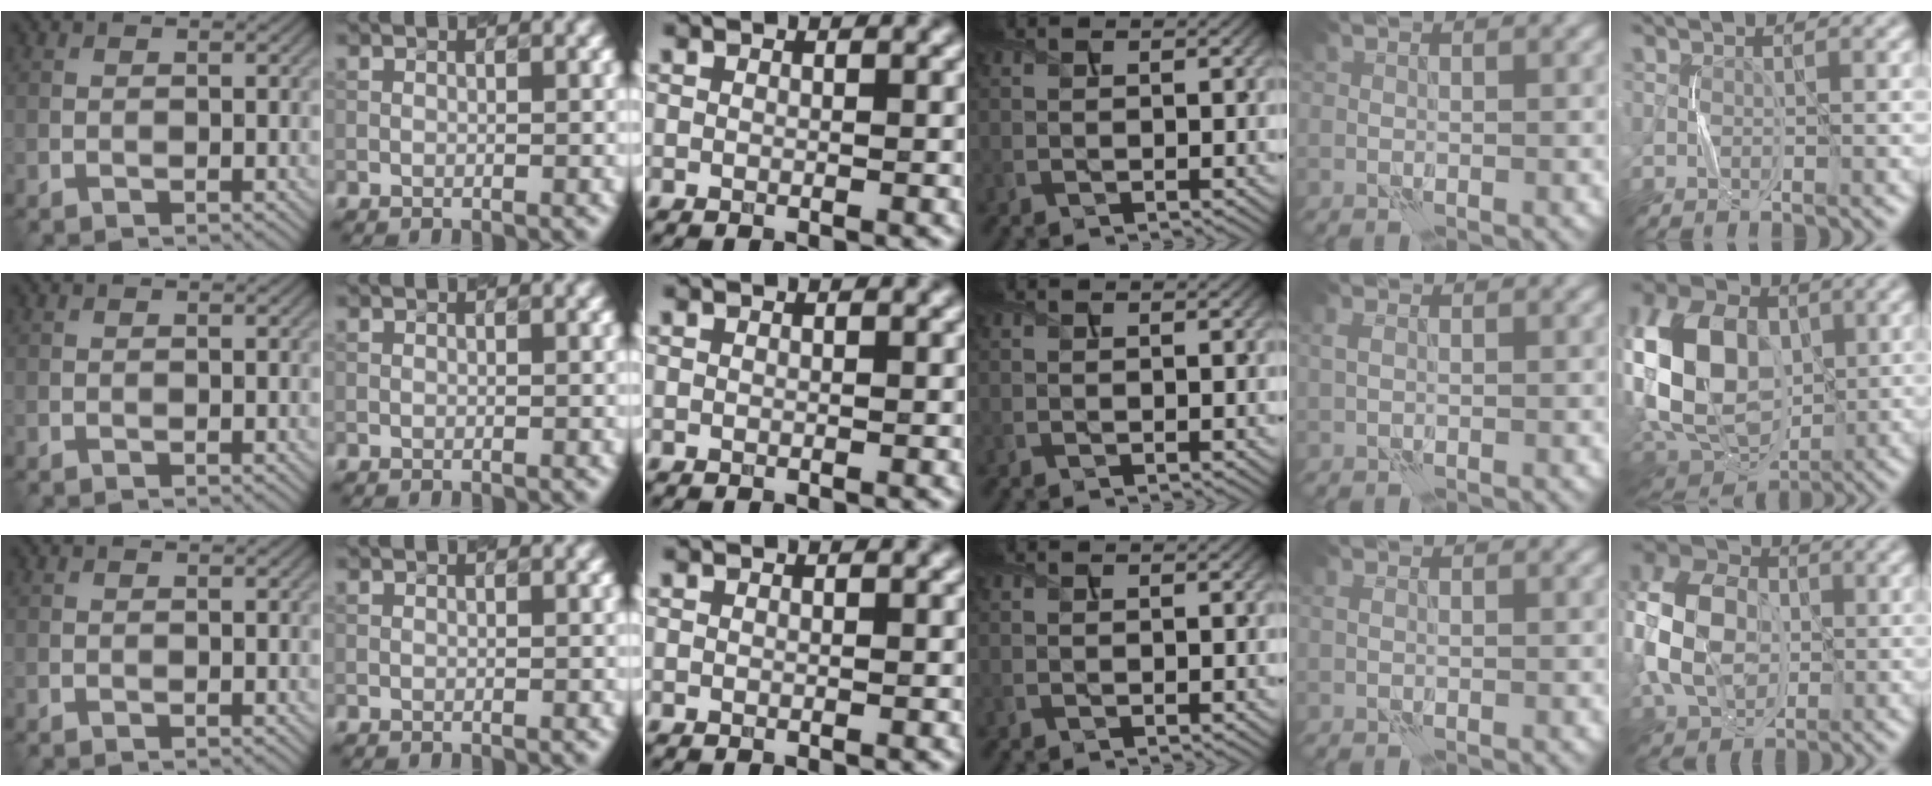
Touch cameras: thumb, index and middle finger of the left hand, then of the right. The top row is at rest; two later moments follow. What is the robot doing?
{"motion": "press", "object": "button"}